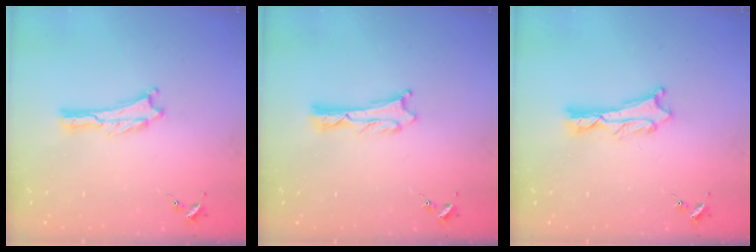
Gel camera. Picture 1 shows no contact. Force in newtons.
{"total": 1.3, "press": 1.2, "slide": 0.1}
{"total": 1.8, "press": 1.8, "slide": 0.2}